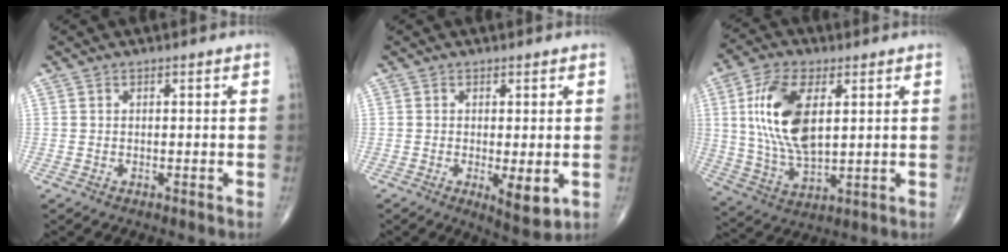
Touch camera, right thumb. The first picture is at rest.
{"total": 5.6, "force": [-1.2, 1.8, 5.2], "torque": [-0.078, -0.018, -0.015]}
{"total": 15.5, "force": [3.6, 7.6, 13.0], "torque": [-0.254, -0.012, 0.073]}